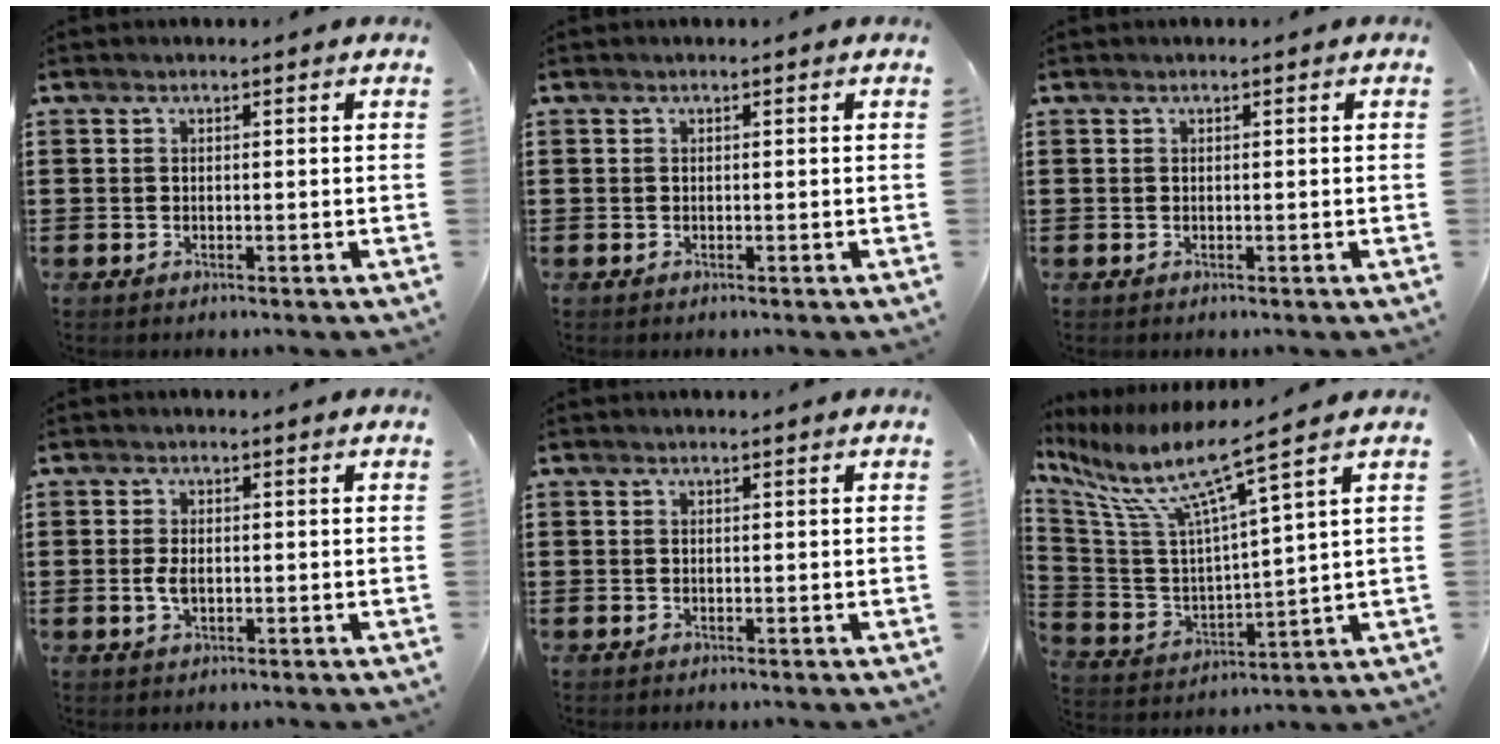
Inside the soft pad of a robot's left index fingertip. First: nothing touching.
{"total": 0.0}
{"total": 0.0}
{"total": 2.5, "force": [-0.3, 1.4, 2.1], "torque": [-0.057, -0.002, -0.010]}
{"total": 0.0}
{"total": 9.9, "force": [6.8, 0.9, 7.0], "torque": [-0.166, -0.044, 0.107]}